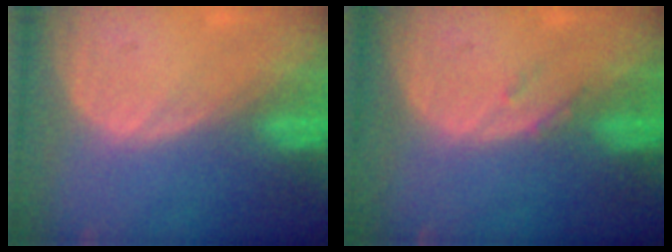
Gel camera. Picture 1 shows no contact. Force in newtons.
{"total": 1.0, "press": 1.0, "slide": 0.2}